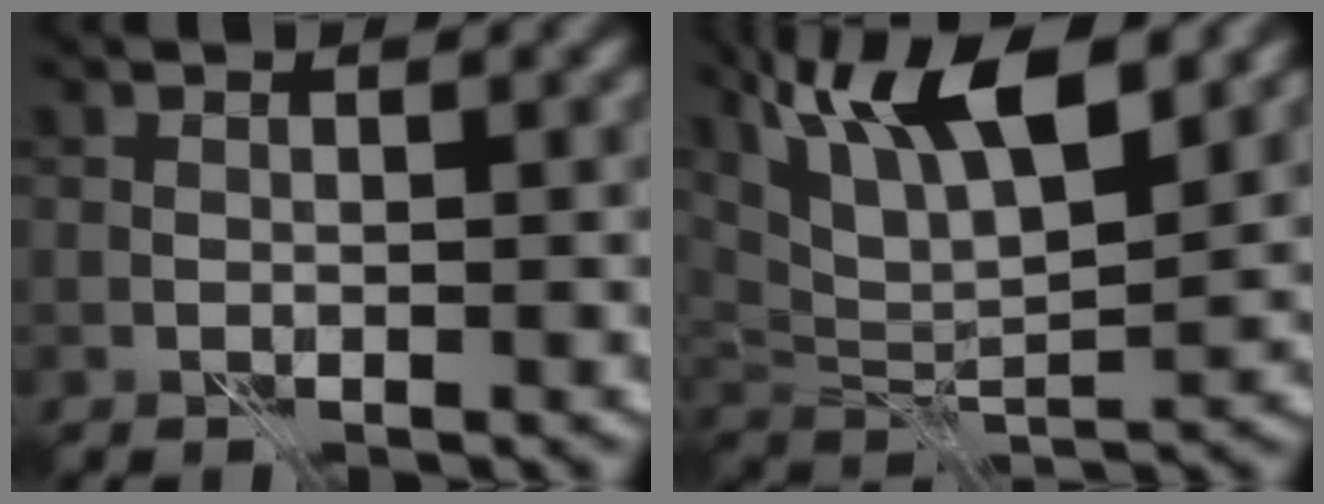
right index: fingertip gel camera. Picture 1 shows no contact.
{"total": 10.9, "force": [6.0, 3.7, 8.3], "torque": [-0.143, 0.008, 0.102]}